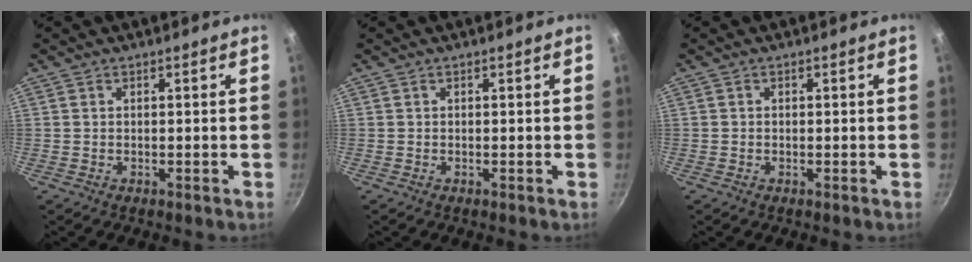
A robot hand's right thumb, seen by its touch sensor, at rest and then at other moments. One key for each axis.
{"total": 0.0}
{"total": 0.0}